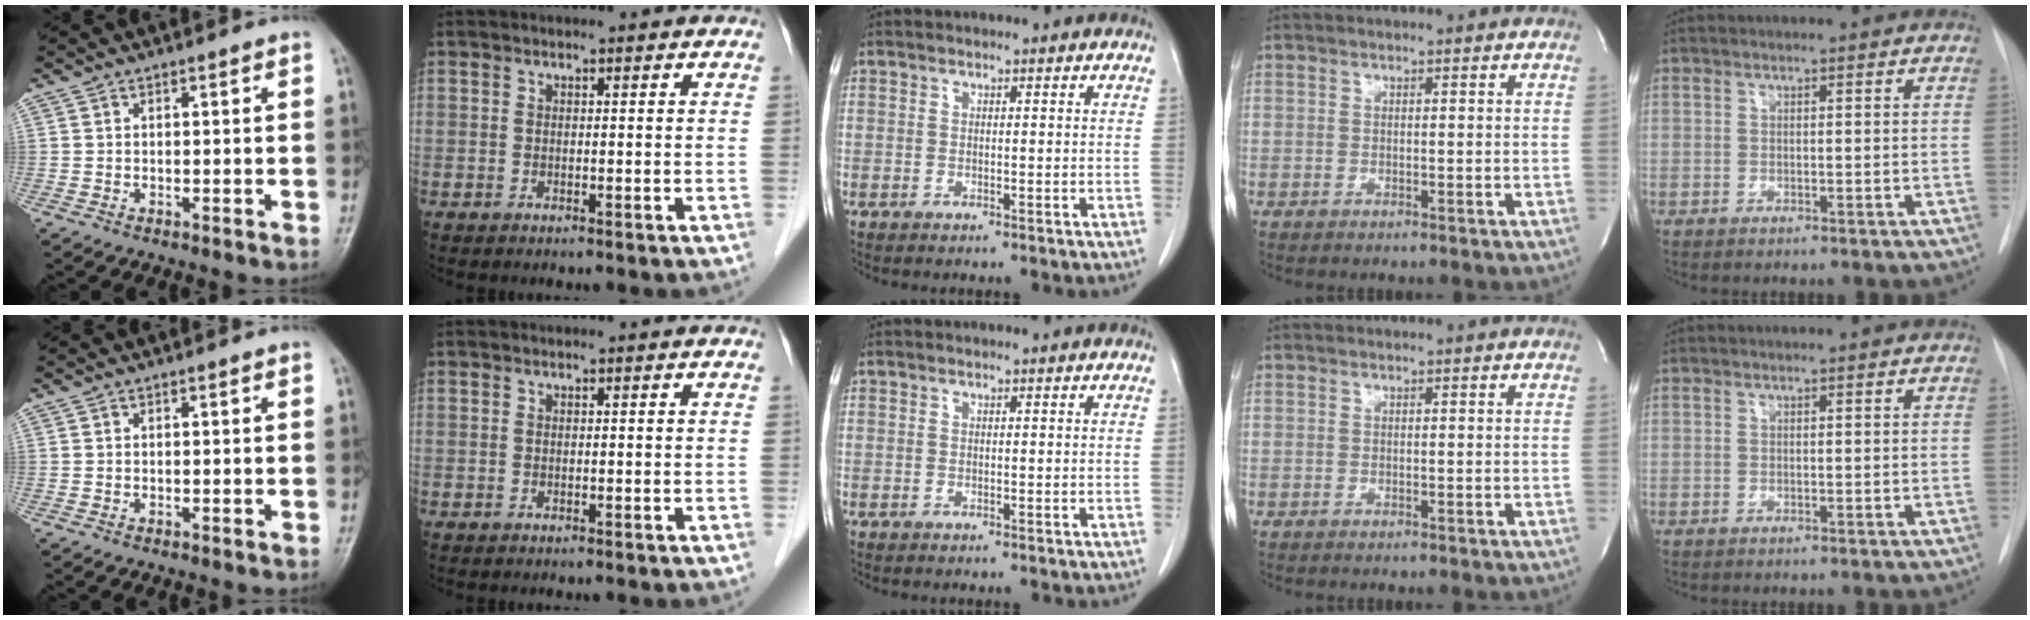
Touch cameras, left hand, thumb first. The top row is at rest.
{}